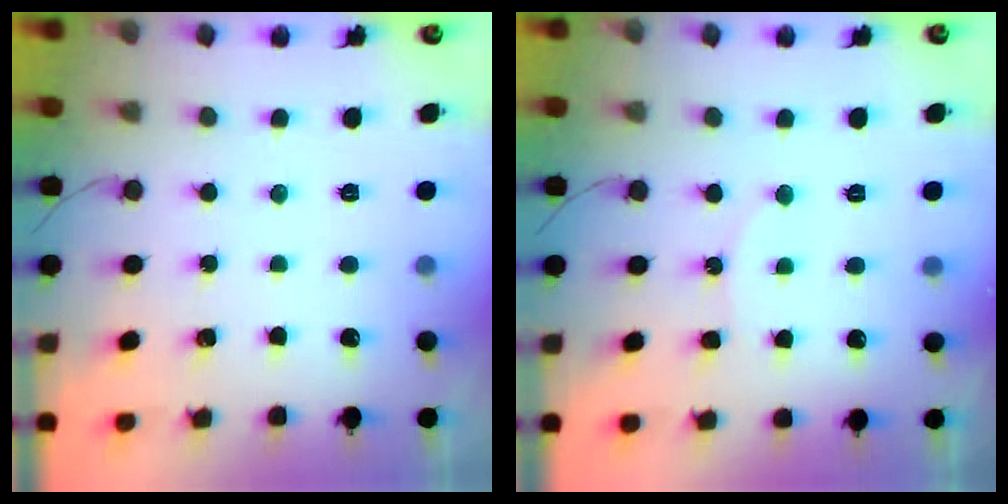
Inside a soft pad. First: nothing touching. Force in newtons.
{"total": 5.8, "press": 5.8, "slide": 0.6}